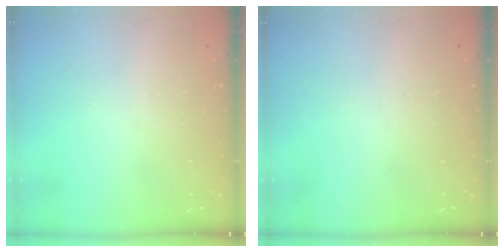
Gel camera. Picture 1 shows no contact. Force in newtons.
{"total": 0.0}